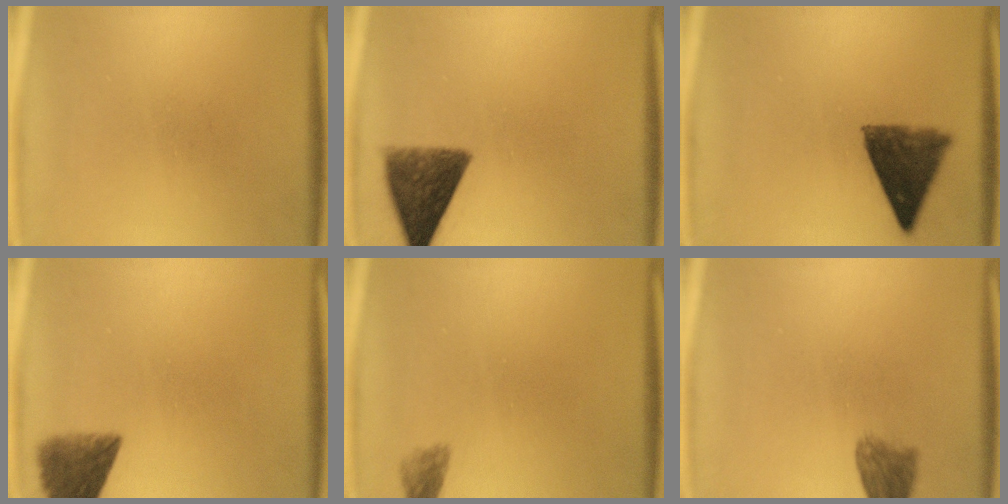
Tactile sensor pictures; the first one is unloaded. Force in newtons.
{"total": 9.0}
{"total": 9.6}
{"total": 7.0}
{"total": 1.7}
{"total": 4.1}